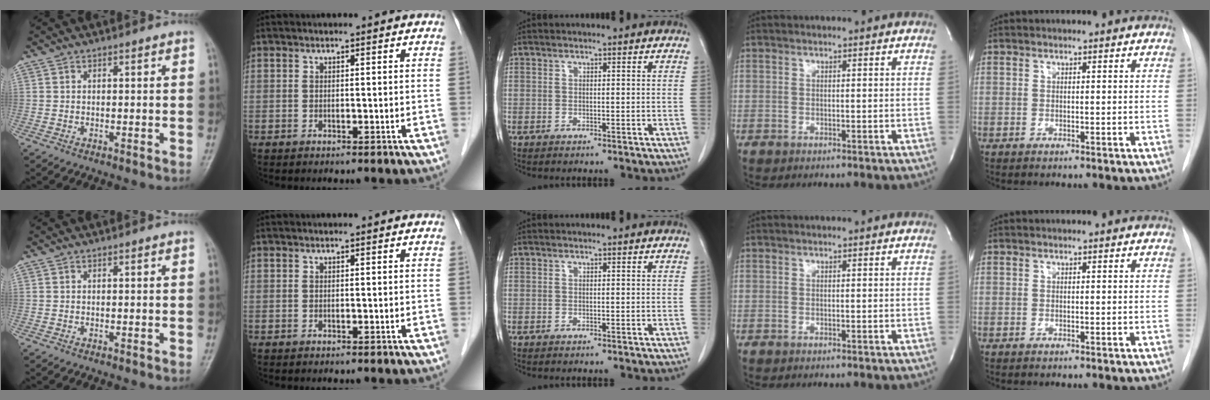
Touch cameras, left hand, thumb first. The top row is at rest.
{}